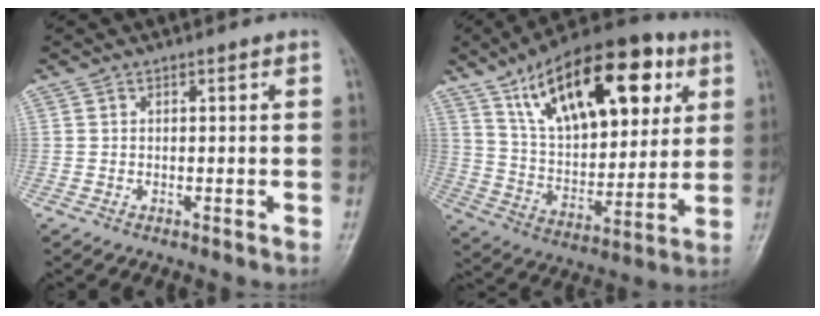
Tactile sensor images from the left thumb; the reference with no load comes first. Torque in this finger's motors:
{"motor_torque": [1.49, 2.10, 1.31, -1.46, 0.44]}